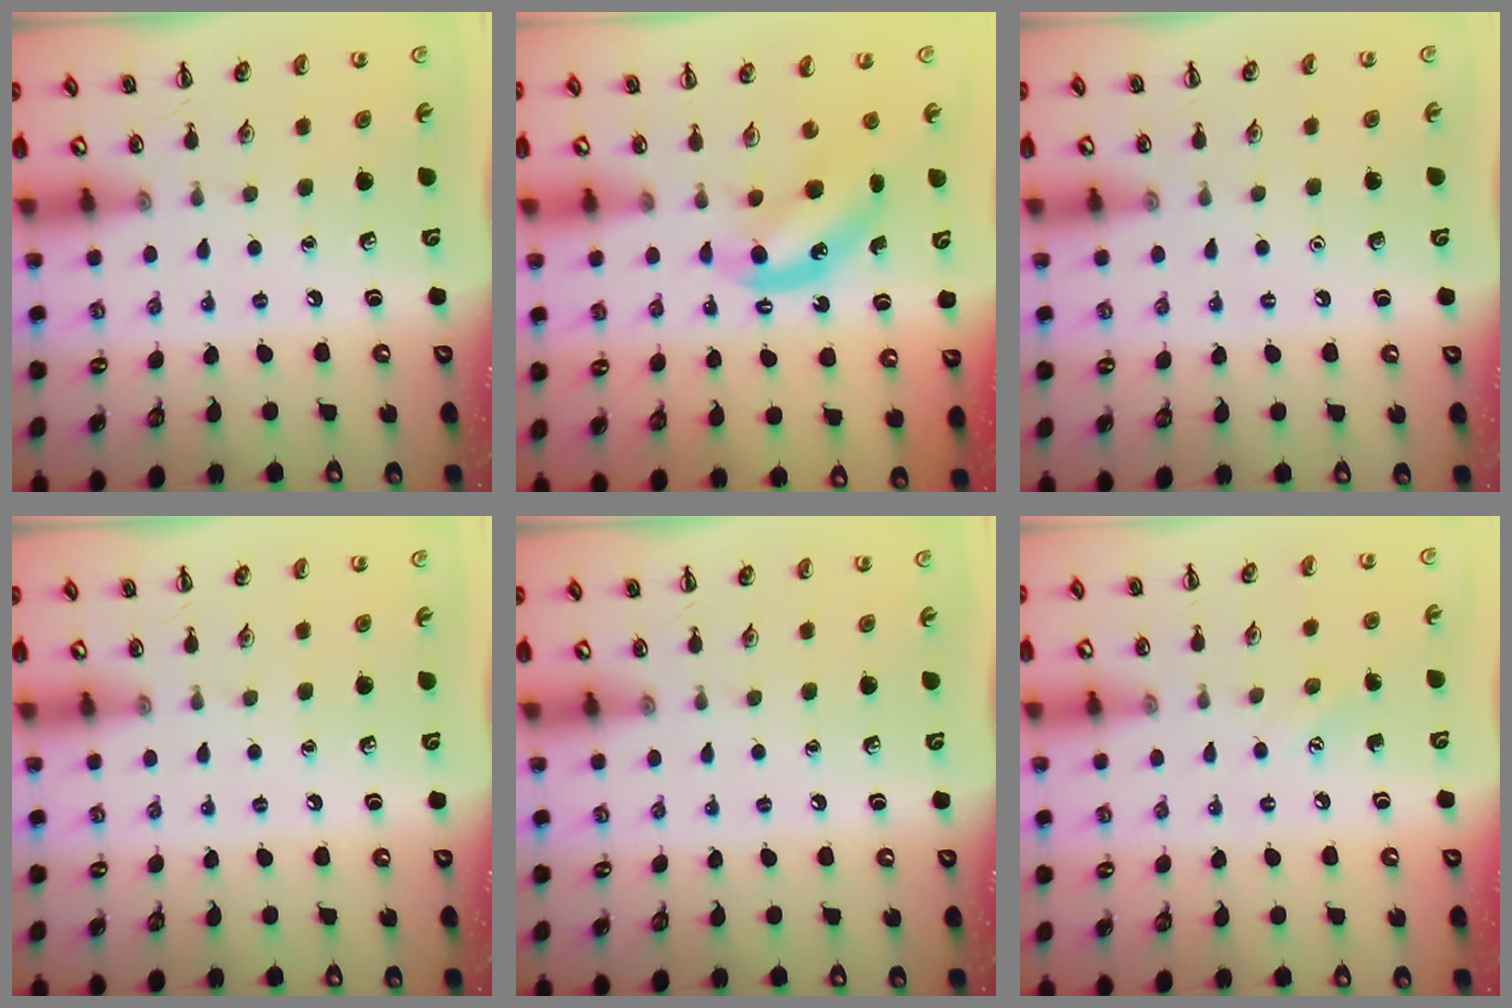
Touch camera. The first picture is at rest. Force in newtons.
{"total": 6.4, "press": 6.3, "slide": 0.8}
{"total": 1.6, "press": 1.6, "slide": 0.1}
{"total": 0.0}
{"total": 0.0}
{"total": 4.9, "press": 4.7, "slide": 1.3}